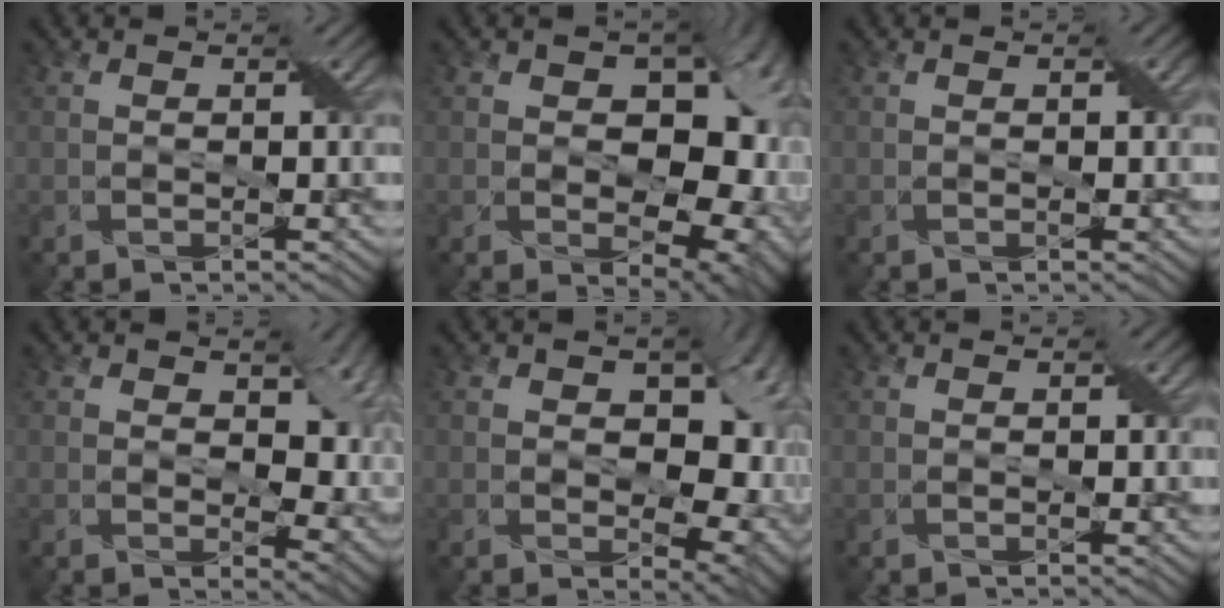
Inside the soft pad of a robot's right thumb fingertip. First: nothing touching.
{"total": 14.2, "force": [0.6, 9.8, 10.3], "torque": [-0.102, -0.004, 0.016]}
{"total": 0.6, "force": [0.0, 0.4, 0.5], "torque": [-0.006, -0.001, 0.000]}
{"total": 8.9, "force": [1.8, 5.0, 7.1], "torque": [-0.106, -0.012, 0.029]}
{"total": 10.9, "force": [0.9, 7.0, 8.3], "torque": [-0.095, -0.010, 0.024]}
{"total": 0.6, "force": [0.0, 0.3, 0.4], "torque": [-0.005, -0.001, 0.001]}